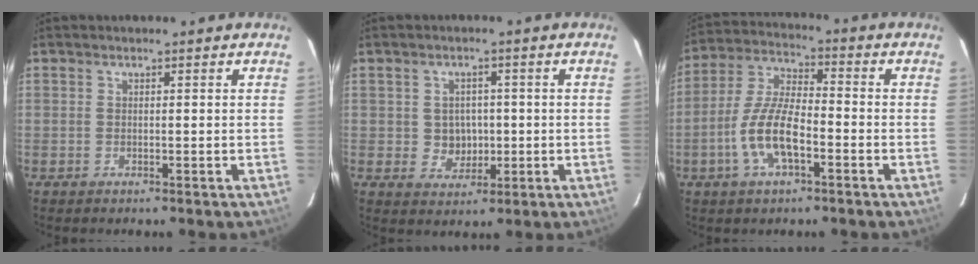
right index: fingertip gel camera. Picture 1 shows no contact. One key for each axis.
{"total": 4.6, "fx": -0.1, "fy": 4.4, "fz": 1.4, "tx": -0.031, "ty": 0.011, "tz": 0.009}
{"total": 11.1, "fx": -4.1, "fy": 4.0, "fz": 9.5, "tx": -0.205, "ty": 0.003, "tz": -0.080}